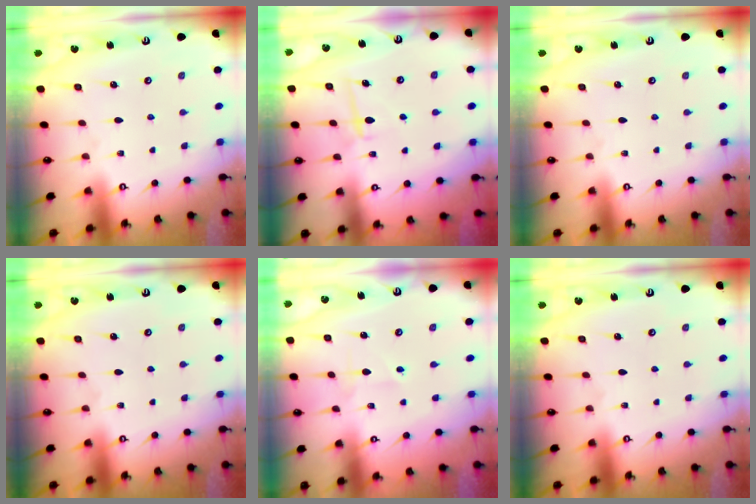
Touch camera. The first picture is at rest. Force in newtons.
{"total": 6.2, "press": 6.1, "slide": 1.2}
{"total": 0.0}
{"total": 0.0}
{"total": 3.0, "press": 3.0, "slide": 0.4}
{"total": 0.0}